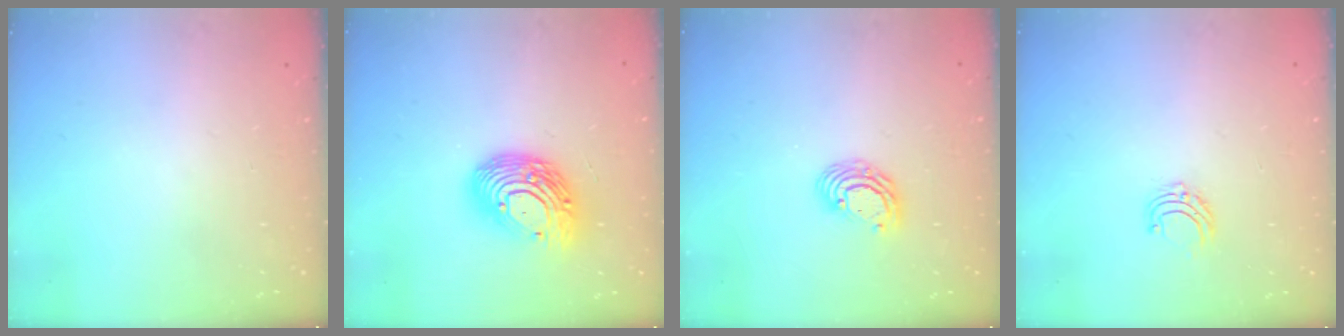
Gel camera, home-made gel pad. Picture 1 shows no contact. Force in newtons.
{"total": 16.4, "press": 16.4, "slide": 1.2}
{"total": 6.1, "press": 6.1, "slide": 0.3}
{"total": 5.3, "press": 5.3, "slide": 0.5}